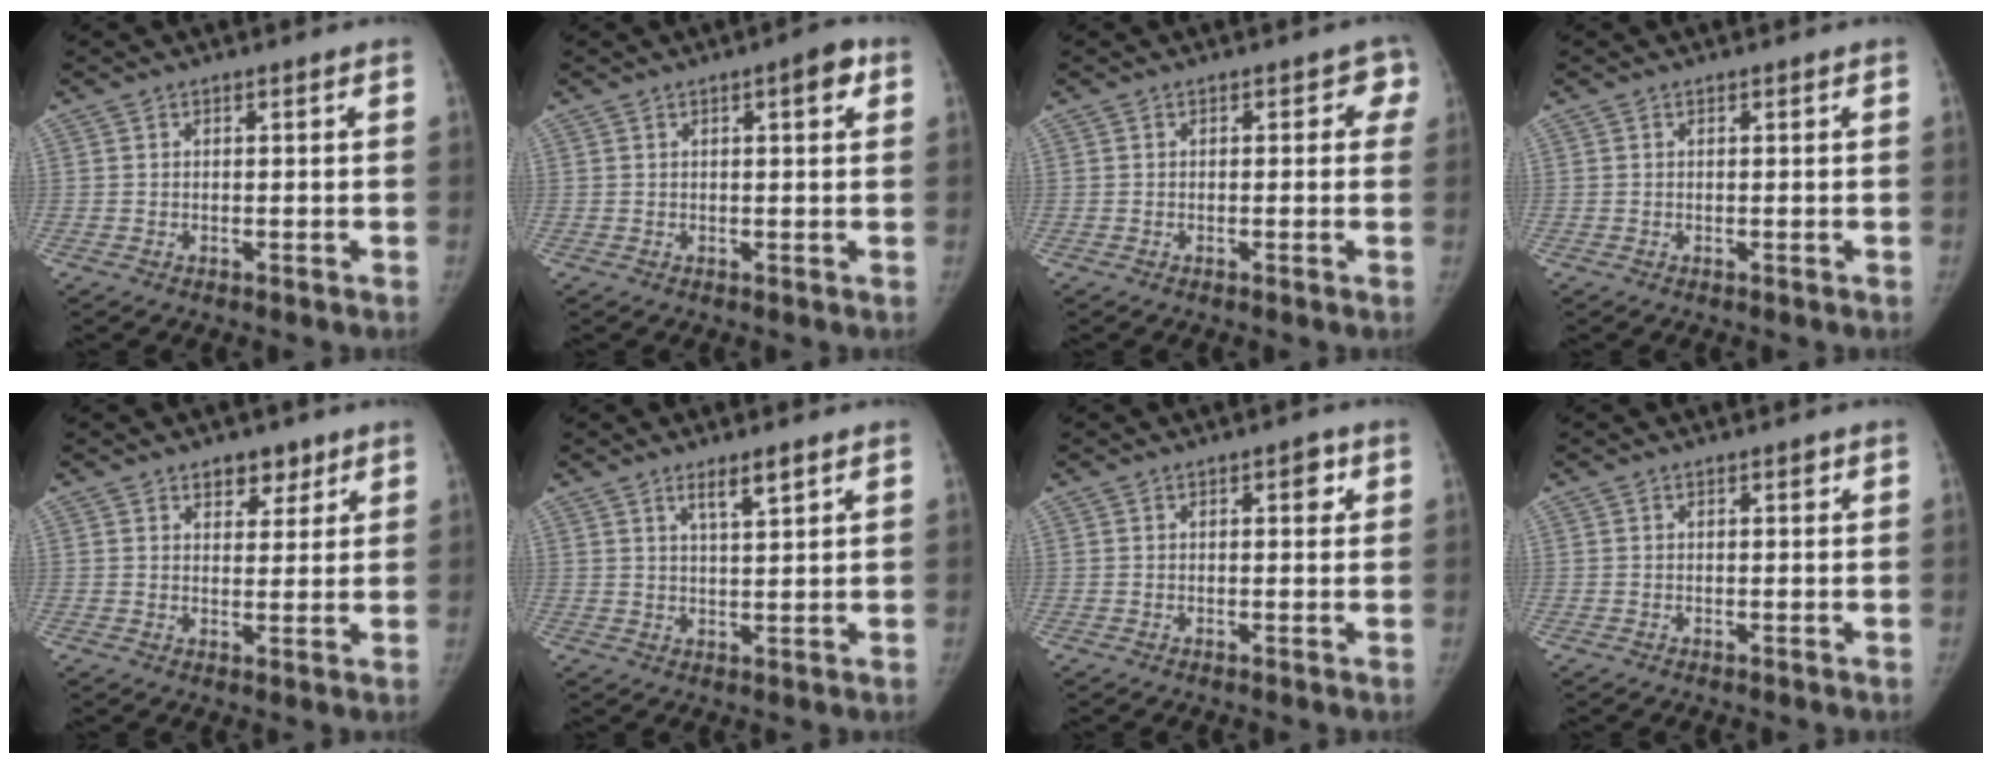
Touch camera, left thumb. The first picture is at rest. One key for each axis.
{"total": 3.6, "fx": 1.5, "fy": 1.1, "fz": 3.1, "tx": -0.035, "ty": 0.000, "tz": 0.015}
{"total": 2.6, "fx": 0.7, "fy": 1.9, "fz": 1.6, "tx": 0.022, "ty": 0.006, "tz": -0.007}
{"total": 0.0}
{"total": 4.7, "fx": 3.0, "fy": 2.9, "fz": 2.0, "tx": 0.004, "ty": -0.016, "tz": 0.046}
{"total": 4.1, "fx": 2.7, "fy": 0.7, "fz": 3.0, "tx": -0.050, "ty": -0.018, "tz": 0.049}
{"total": 2.5, "fx": 0.9, "fy": 1.3, "fz": 1.9, "tx": -0.009, "ty": 0.001, "tz": 0.007}
{"total": 0.6, "fx": 0.3, "fy": 0.4, "fz": 0.4, "tx": 0.000, "ty": 0.000, "tz": 0.003}